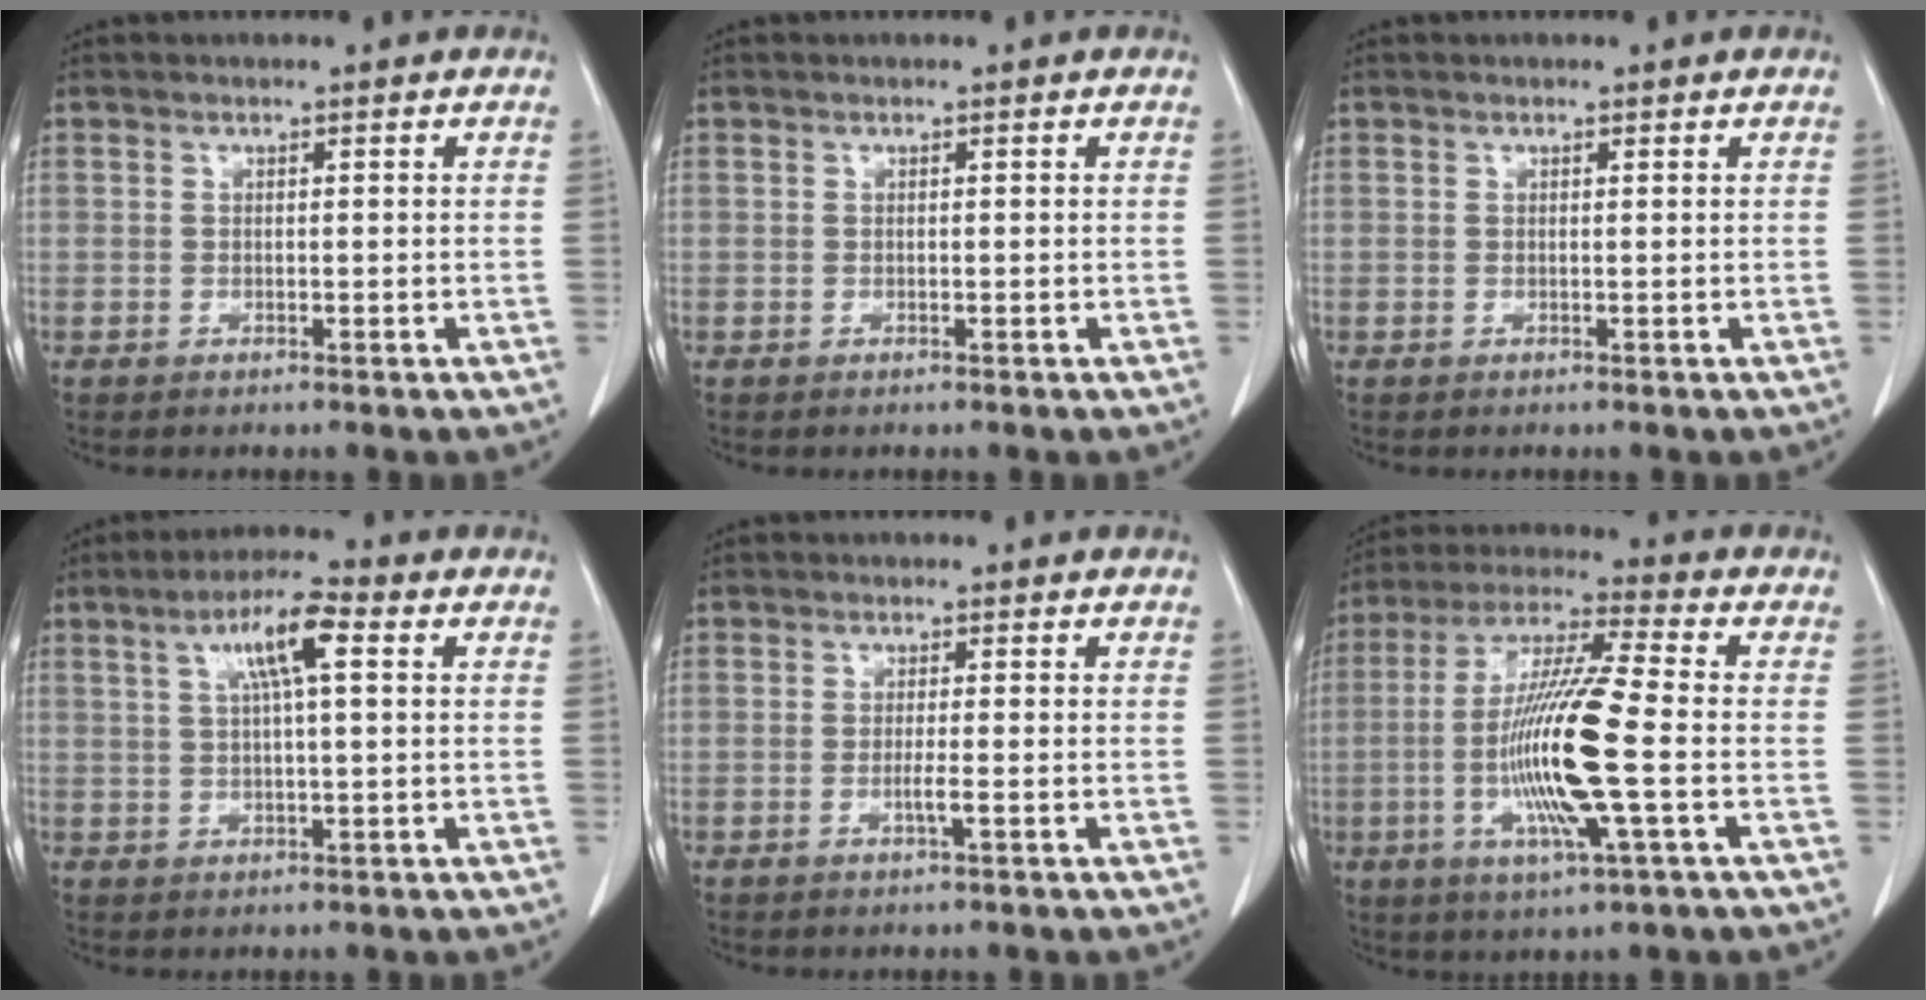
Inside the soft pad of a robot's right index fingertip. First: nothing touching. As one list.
[{"total": 0.0}, {"total": 0.0}, {"total": 7.2, "force": [2.6, 0.9, 6.7], "torque": [-0.121, 0.017, 0.045]}, {"total": 1.7, "force": [-0.5, -0.2, 1.6], "torque": [-0.028, -0.001, -0.008]}, {"total": 15.6, "force": [-2.7, 0.5, 15.3], "torque": [-0.303, -0.009, -0.056]}]